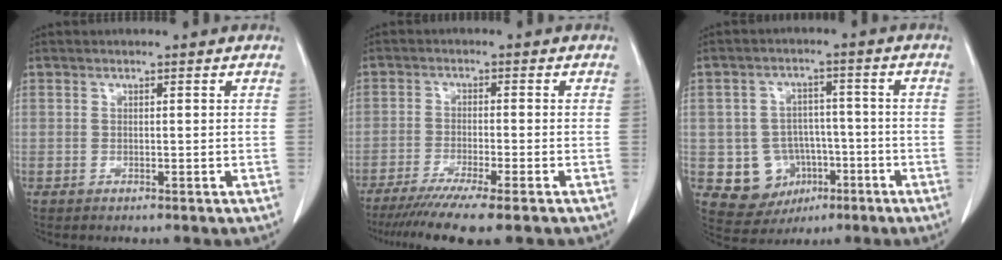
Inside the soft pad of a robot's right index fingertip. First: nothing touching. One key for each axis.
{"total": 10.4, "fx": -8.1, "fy": -0.4, "fz": 6.5, "tx": -0.090, "ty": -0.028, "tz": -0.126}
{"total": 8.7, "fx": -2.5, "fy": 7.9, "fz": 2.4, "tx": -0.043, "ty": 0.021, "tz": -0.025}